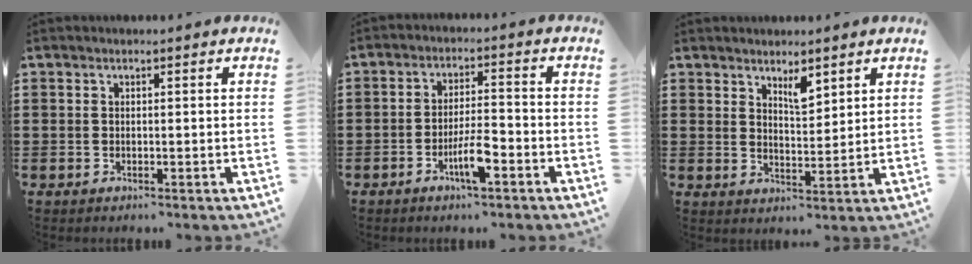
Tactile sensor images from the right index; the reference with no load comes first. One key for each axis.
{"total": 5.7, "fx": -2.8, "fy": 1.3, "fz": 4.8, "tx": -0.092, "ty": 0.000, "tz": -0.052}
{"total": 3.7, "fx": 2.8, "fy": 1.1, "fz": 2.0, "tx": -0.029, "ty": -0.005, "tz": 0.047}